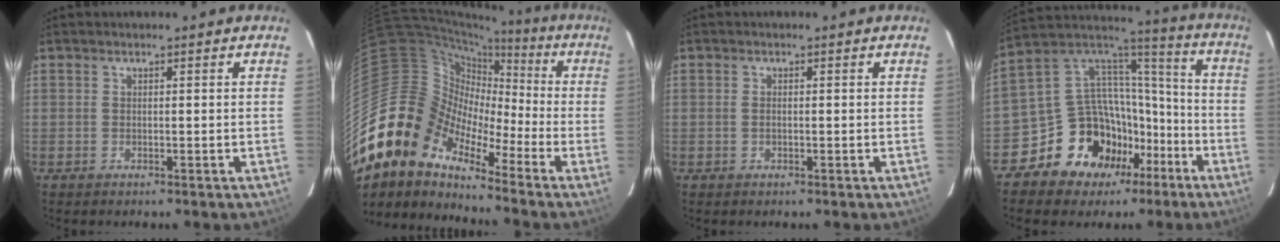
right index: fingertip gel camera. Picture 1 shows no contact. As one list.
[{"total": 13.6, "force": [-9.1, 8.5, 5.4], "torque": [-0.095, 0.019, -0.201]}, {"total": 0.8, "force": [-0.1, 0.4, 0.7], "torque": [-0.015, 0.001, -0.003]}, {"total": 18.5, "force": [-10.9, 13.3, 6.6], "torque": [-0.146, 0.067, -0.166]}]